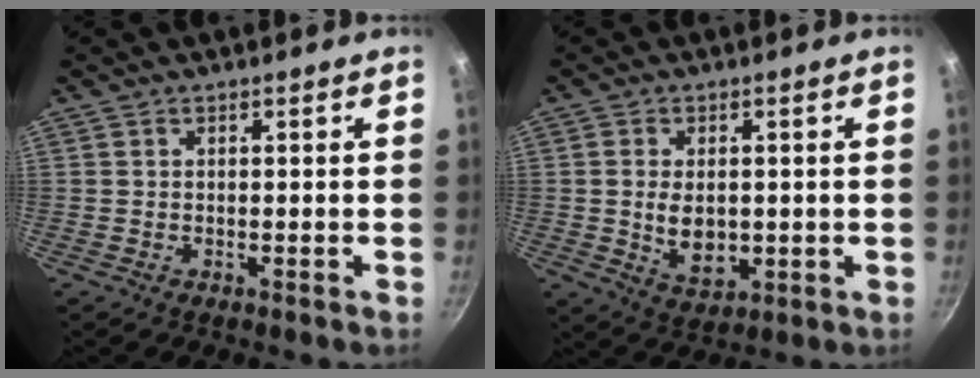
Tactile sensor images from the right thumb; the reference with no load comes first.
{"total": 7.3, "force": [-0.1, 4.7, 5.6], "torque": [-0.086, -0.008, 0.008]}